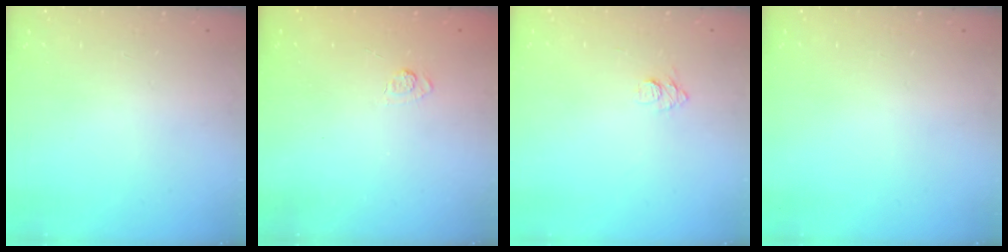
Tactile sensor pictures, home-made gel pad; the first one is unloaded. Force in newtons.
{"total": 2.2, "press": 1.8, "slide": 1.3}
{"total": 6.4, "press": 6.4, "slide": 0.7}
{"total": 0.0}